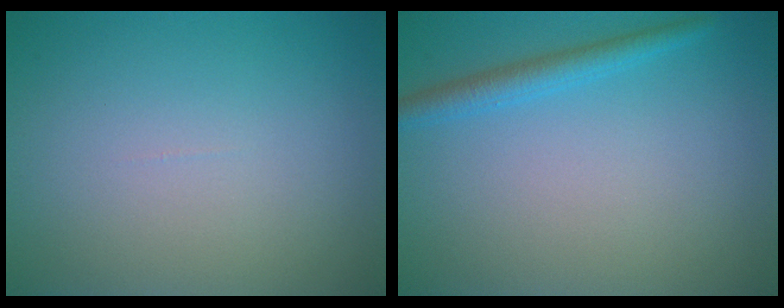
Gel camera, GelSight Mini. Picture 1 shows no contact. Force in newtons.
{"total": 2.2, "press": 2.2, "slide": 0.1}